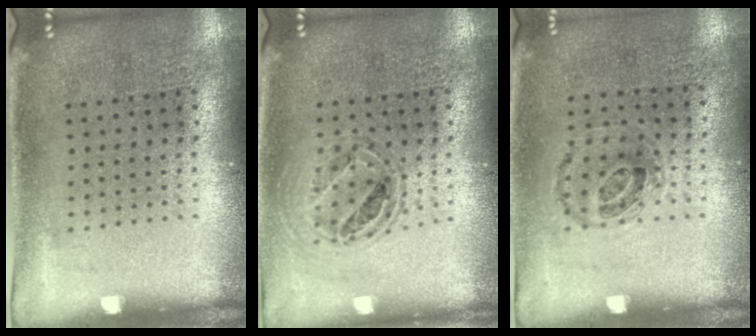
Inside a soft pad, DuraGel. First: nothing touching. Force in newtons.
{"total": 0.7, "press": 0.7, "slide": 0.1}
{"total": 0.9, "press": 0.7, "slide": 0.6}